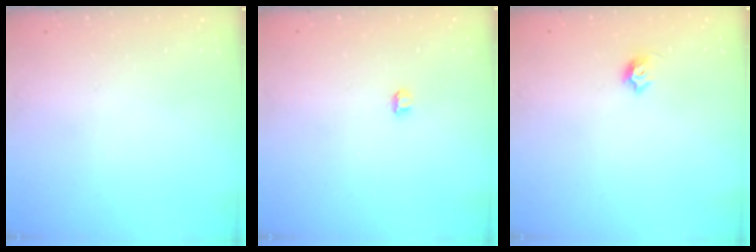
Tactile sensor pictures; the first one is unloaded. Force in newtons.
{"total": 2.9, "press": 2.9, "slide": 0.3}
{"total": 5.0, "press": 4.9, "slide": 0.7}